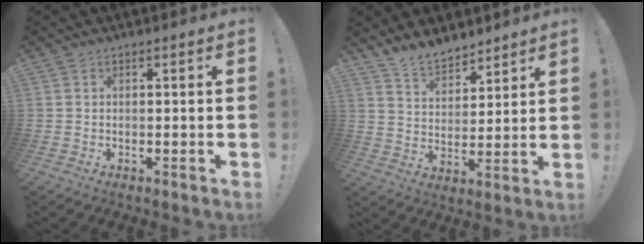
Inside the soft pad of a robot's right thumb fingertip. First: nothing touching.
{"total": 9.3, "force": [8.3, 3.9, 1.8], "torque": [-0.044, -0.061, 0.162]}